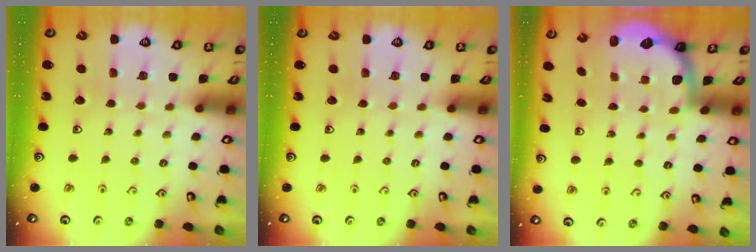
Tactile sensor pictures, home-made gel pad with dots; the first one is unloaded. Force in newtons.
{"total": 0.0}
{"total": 2.3, "press": 1.9, "slide": 1.3}